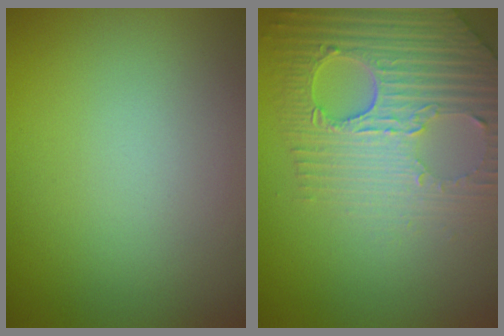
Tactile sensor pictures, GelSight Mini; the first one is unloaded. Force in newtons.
{"total": 6.3, "press": 5.3, "slide": 3.4}